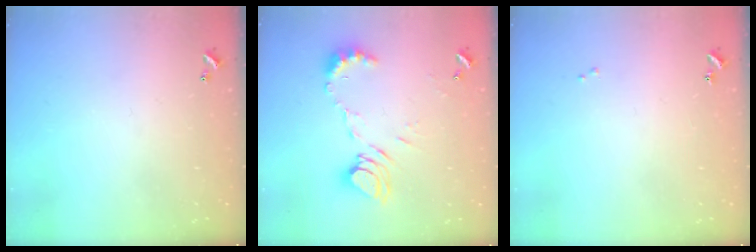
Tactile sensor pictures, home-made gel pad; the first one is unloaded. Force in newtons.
{"total": 10.1, "press": 10.0, "slide": 1.3}
{"total": 0.0}